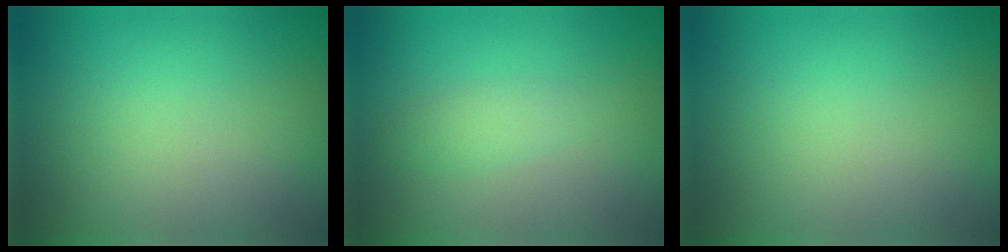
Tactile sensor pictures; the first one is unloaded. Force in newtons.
{"total": 1.4, "press": 1.4, "slide": 0.0}
{"total": 0.0}